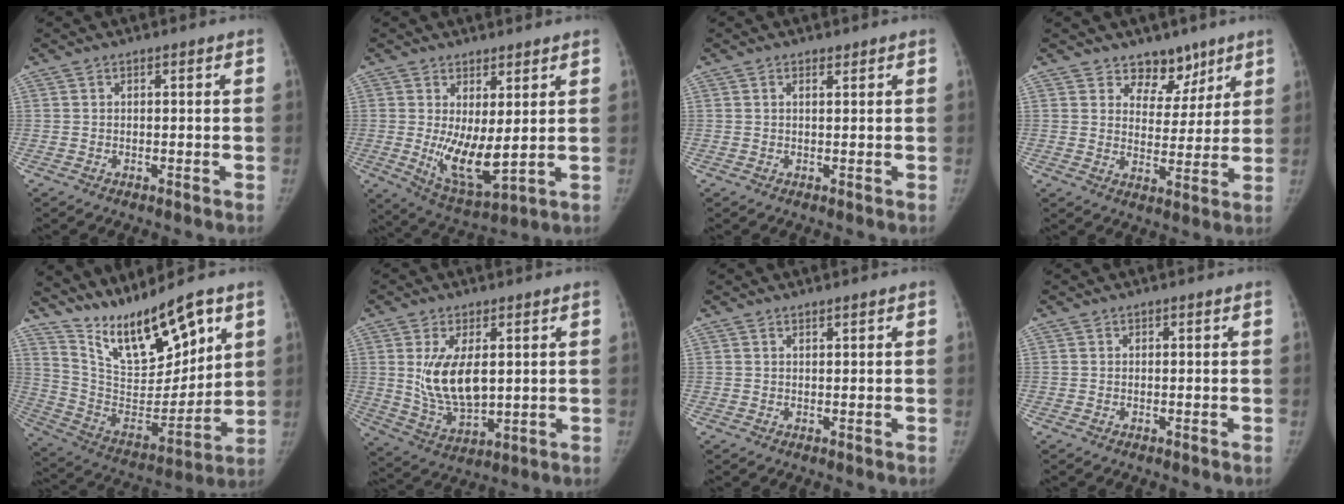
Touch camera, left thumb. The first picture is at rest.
{"total": 9.6, "force": [0.7, 3.4, 9.0], "torque": [-0.149, -0.034, 0.028]}
{"total": 0.9, "force": [0.7, 0.3, 0.6], "torque": [-0.010, -0.004, 0.011]}
{"total": 7.5, "force": [5.5, 4.8, 1.7], "torque": [0.018, -0.036, 0.089]}
{"total": 20.1, "force": [13.1, 6.5, 13.7], "torque": [-0.188, -0.072, 0.247]}
{"total": 11.4, "force": [2.1, 5.8, 9.6], "torque": [-0.166, -0.024, 0.054]}
{"total": 0.7, "force": [0.6, 0.0, 0.3], "torque": [-0.007, -0.004, 0.011]}
{"total": 0.0}